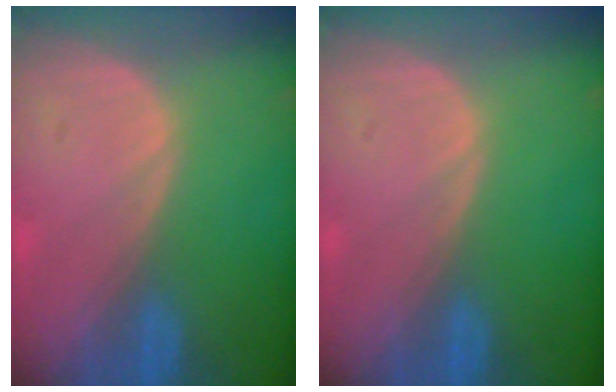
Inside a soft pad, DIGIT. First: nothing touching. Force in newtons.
{"total": 0.0}